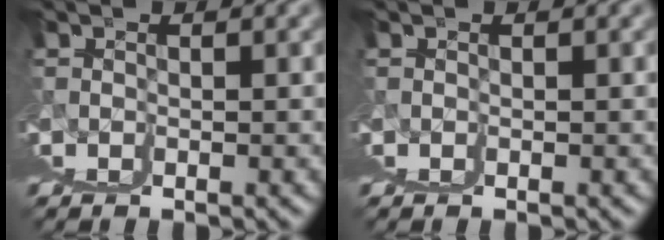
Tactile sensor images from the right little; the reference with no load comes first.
{"total": 0.0}